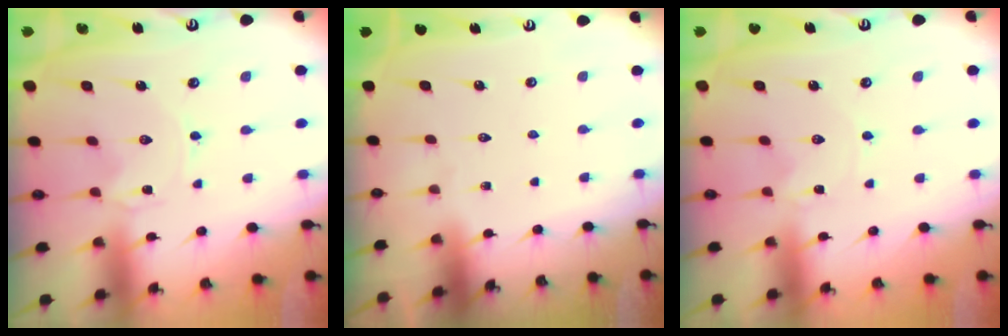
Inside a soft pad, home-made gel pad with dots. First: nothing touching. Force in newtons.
{"total": 0.0}
{"total": 0.0}